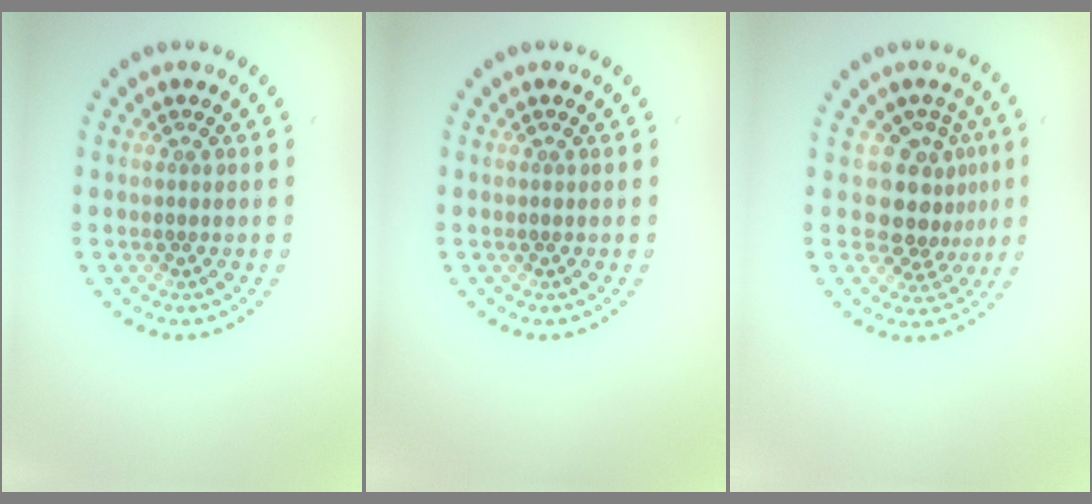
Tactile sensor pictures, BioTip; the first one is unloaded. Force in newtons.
{"total": 0.0}
{"total": 4.1, "press": 3.2, "slide": 2.5}